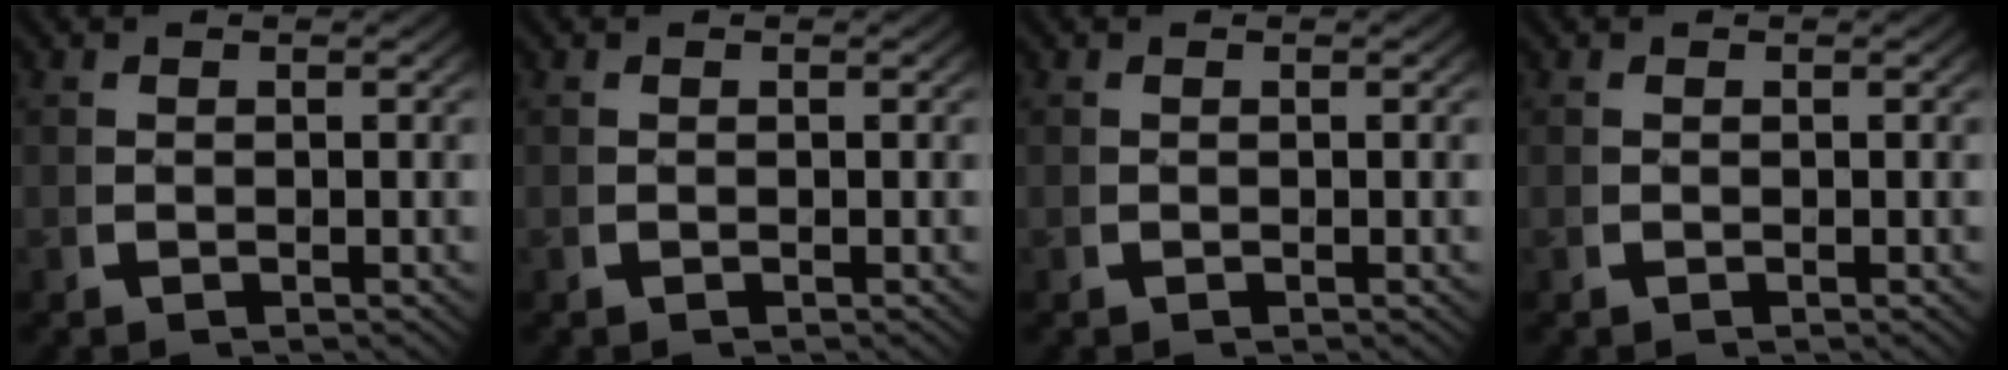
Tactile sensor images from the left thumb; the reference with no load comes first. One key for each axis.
{"total": 0.0}
{"total": 0.0}
{"total": 0.0}